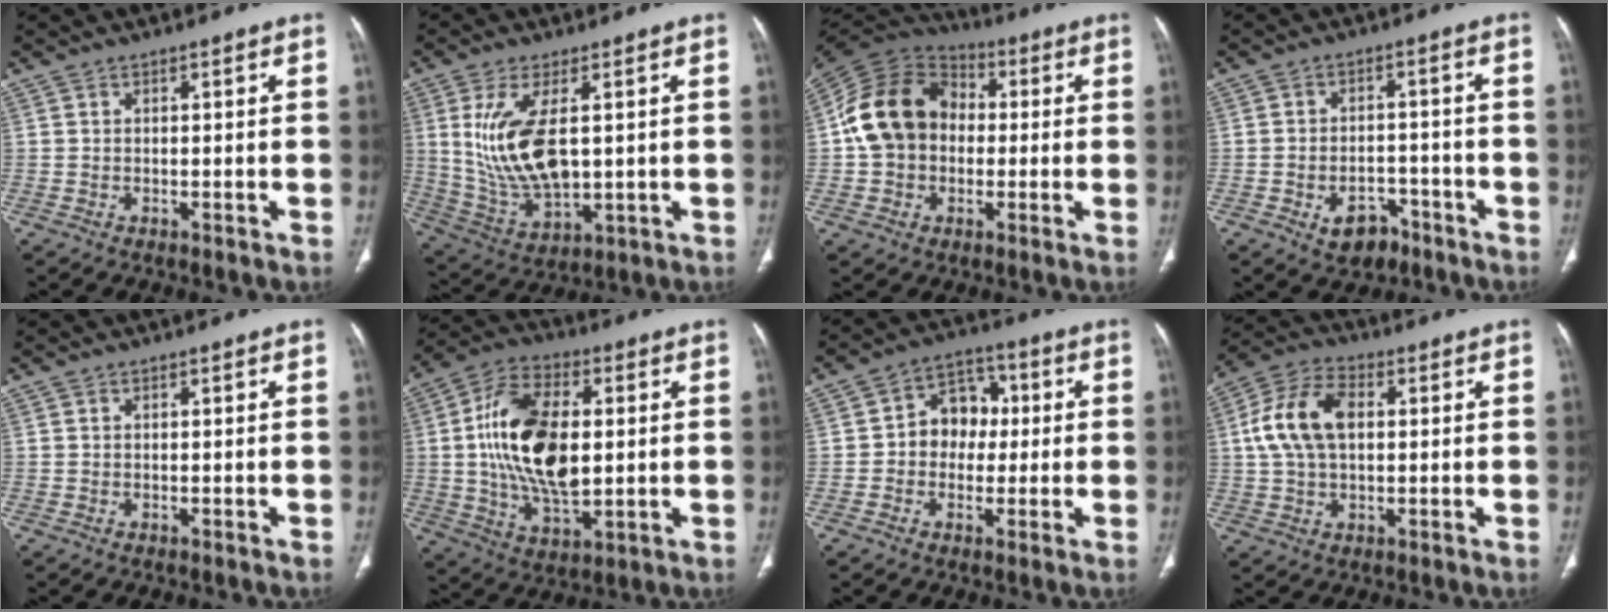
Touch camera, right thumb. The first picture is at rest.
{"total": 14.3, "force": [2.2, 6.8, 12.4], "torque": [-0.250, -0.017, 0.063]}
{"total": 15.5, "force": [0.3, 12.4, 9.3], "torque": [-0.156, 0.032, -0.006]}
{"total": 6.8, "force": [-3.7, 4.5, 3.4], "torque": [-0.033, 0.033, -0.050]}
{"total": 0.0}
{"total": 19.2, "force": [1.5, 10.3, 16.1], "torque": [-0.294, 0.001, 0.030]}
{"total": 9.2, "force": [0.3, 7.4, 5.5], "torque": [-0.040, 0.026, -0.005]}
{"total": 11.9, "force": [1.8, 7.3, 9.2], "torque": [-0.181, 0.022, 0.029]}